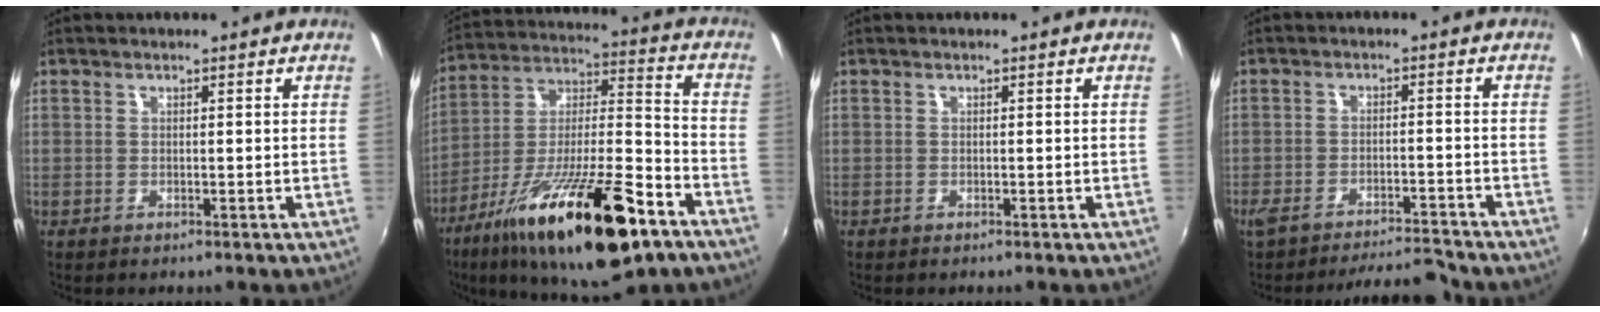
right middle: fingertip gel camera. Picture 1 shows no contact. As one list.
[{"total": 27.4, "force": [-15.4, 7.4, 21.4], "torque": [-0.365, -0.034, -0.253]}, {"total": 0.0}, {"total": 9.0, "force": [-8.6, 1.1, 2.4], "torque": [-0.056, 0.012, -0.126]}]